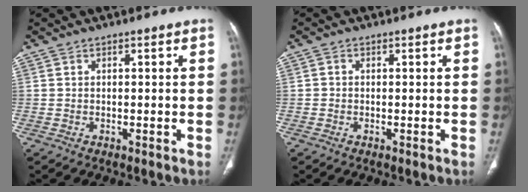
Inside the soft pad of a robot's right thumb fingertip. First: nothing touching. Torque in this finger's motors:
{"motor_torque": [-0.18, 0.30, -0.45, 0.13, 0.05]}